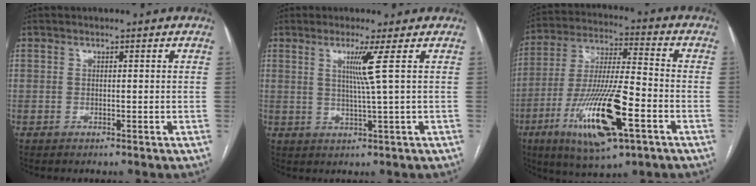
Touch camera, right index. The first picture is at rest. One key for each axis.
{"total": 4.2, "fx": 1.3, "fy": -1.7, "fz": 3.6, "tx": -0.072, "ty": -0.009, "tz": 0.030}
{"total": 18.5, "fx": -7.4, "fy": 3.3, "fz": 16.6, "tx": -0.340, "ty": -0.026, "tz": -0.127}